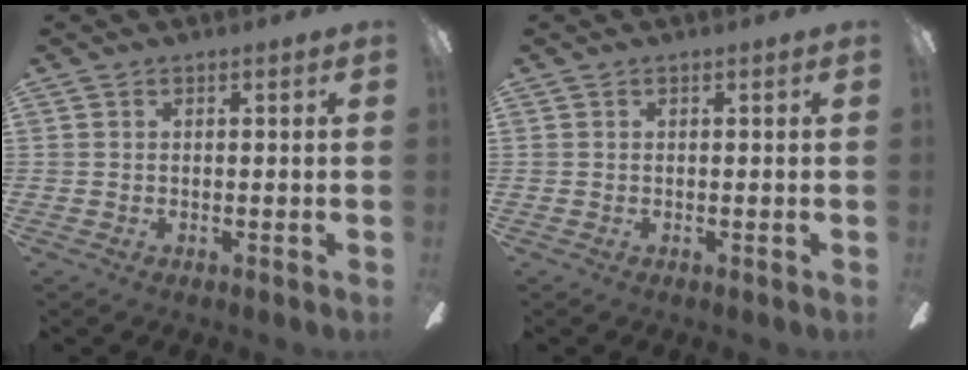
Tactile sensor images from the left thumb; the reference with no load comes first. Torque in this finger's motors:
{"motor_torque": [0.00, 0.00, 0.06, 0.04, 0.00]}